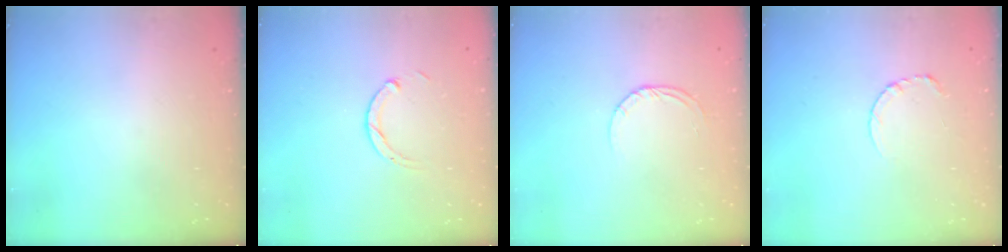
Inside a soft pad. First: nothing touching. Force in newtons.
{"total": 2.9, "press": 2.9, "slide": 0.4}
{"total": 3.2, "press": 3.2, "slide": 0.3}
{"total": 3.9, "press": 3.9, "slide": 0.3}